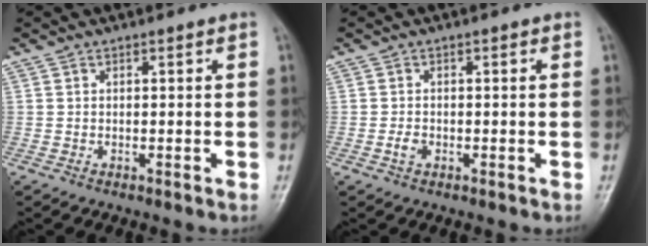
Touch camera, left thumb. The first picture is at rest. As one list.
[{"total": 1.7, "force": [-0.6, 1.2, 1.0], "torque": [-0.017, 0.002, -0.014]}]